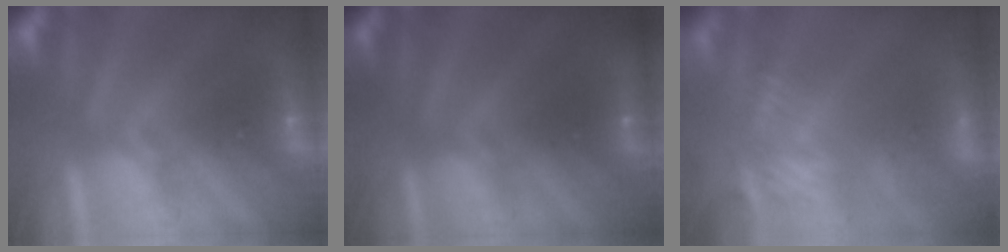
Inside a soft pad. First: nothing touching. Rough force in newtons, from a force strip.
{"total": 1.4}
{"total": 2.8}